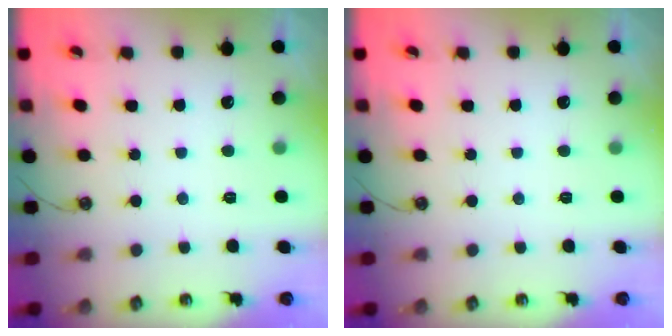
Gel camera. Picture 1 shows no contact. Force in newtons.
{"total": 0.0}